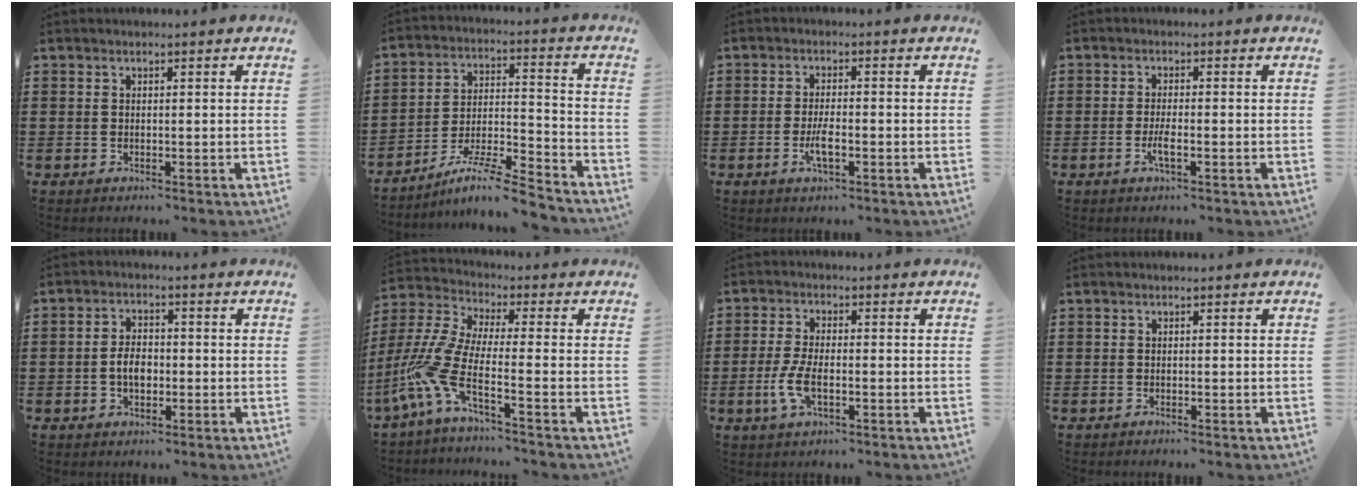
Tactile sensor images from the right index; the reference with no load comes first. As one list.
[{"total": 8.9, "force": [-7.7, 0.1, 4.4], "torque": [-0.076, 0.004, -0.149]}, {"total": 3.5, "force": [-1.3, 1.0, 3.1], "torque": [-0.067, -0.003, -0.027]}, {"total": 2.5, "force": [-1.0, 0.5, 2.2], "torque": [-0.047, -0.003, -0.020]}, {"total": 3.7, "force": [-0.7, 2.1, 3.0], "torque": [-0.050, -0.003, -0.015]}, {"total": 7.7, "force": [-3.8, 2.2, 6.4], "torque": [-0.197, -0.031, -0.091]}, {"total": 5.0, "force": [-1.5, 1.9, 4.3], "torque": [-0.109, -0.010, -0.035]}, {"total": 0.0}]